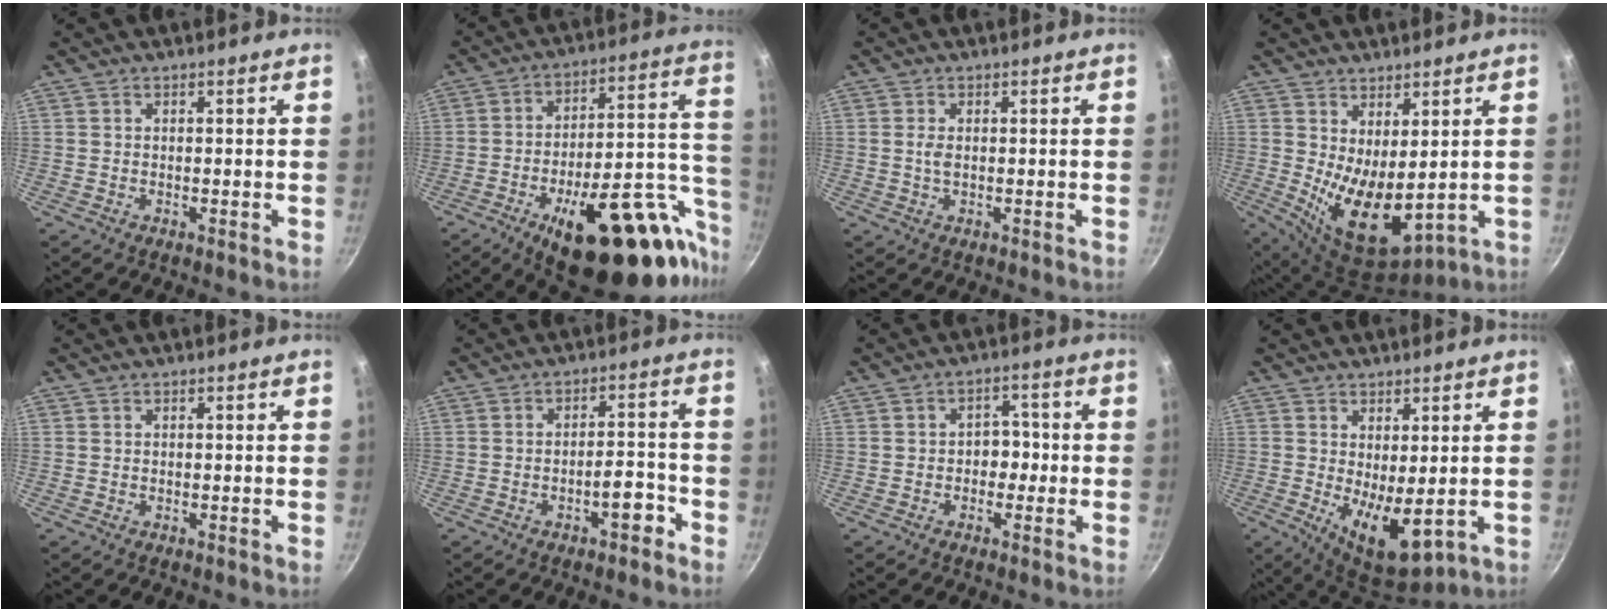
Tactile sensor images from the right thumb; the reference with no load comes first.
{"total": 30.2, "force": [-14.0, 12.6, 23.6], "torque": [-0.271, 0.070, -0.192]}
{"total": 1.7, "force": [0.1, 0.8, 1.4], "torque": [-0.029, 0.000, 0.001]}
{"total": 11.4, "force": [1.5, 5.8, 9.6], "torque": [-0.138, -0.043, 0.046]}
{"total": 0.0}
{"total": 5.0, "force": [-2.9, 1.9, 3.6], "torque": [-0.033, 0.035, -0.037]}
{"total": 4.0, "force": [-0.9, 3.1, 2.4], "torque": [0.007, 0.016, -0.018]}
{"total": 9.3, "force": [0.0, 4.2, 8.3], "torque": [-0.107, -0.026, 0.014]}